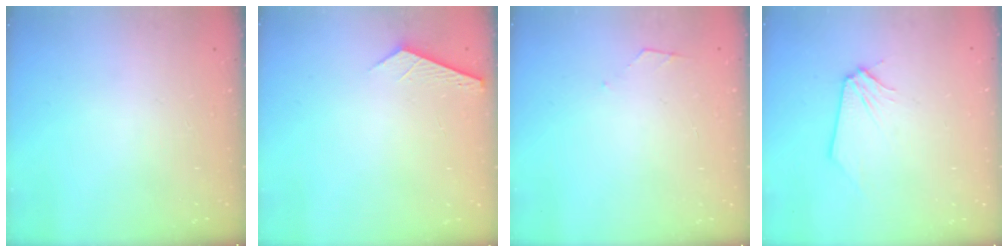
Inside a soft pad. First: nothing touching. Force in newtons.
{"total": 2.8, "press": 2.8, "slide": 0.3}
{"total": 2.7, "press": 2.6, "slide": 0.4}
{"total": 0.0}